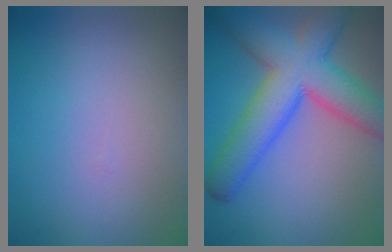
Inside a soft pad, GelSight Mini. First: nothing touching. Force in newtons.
{"total": 9.5, "press": 9.5, "slide": 0.4}